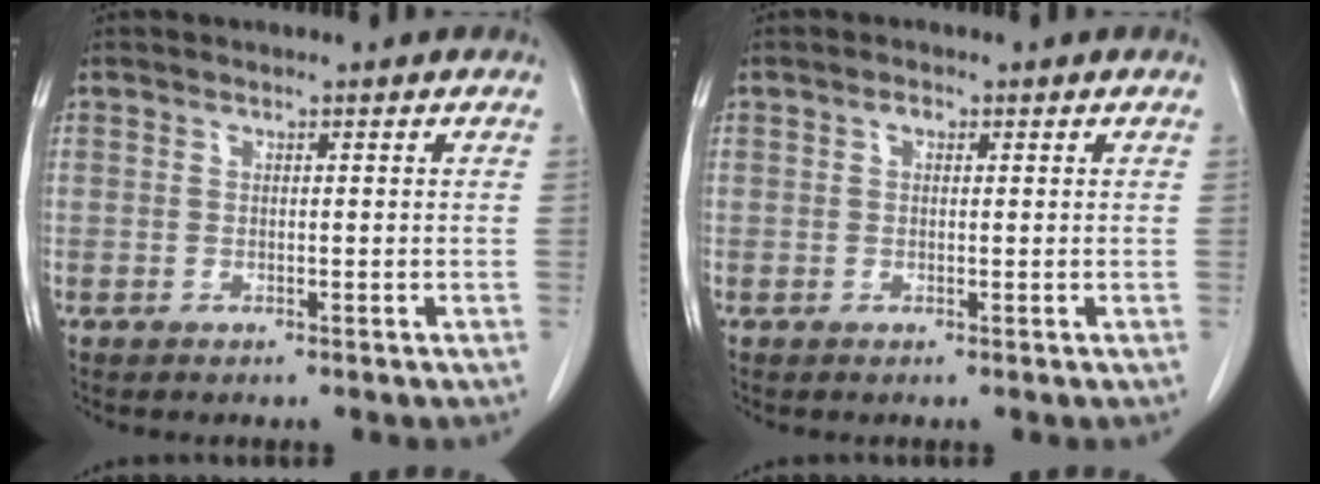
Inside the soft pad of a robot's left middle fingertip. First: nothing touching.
{"total": 1.0, "force": [0.4, 0.6, 0.7], "torque": [-0.012, 0.003, 0.006]}